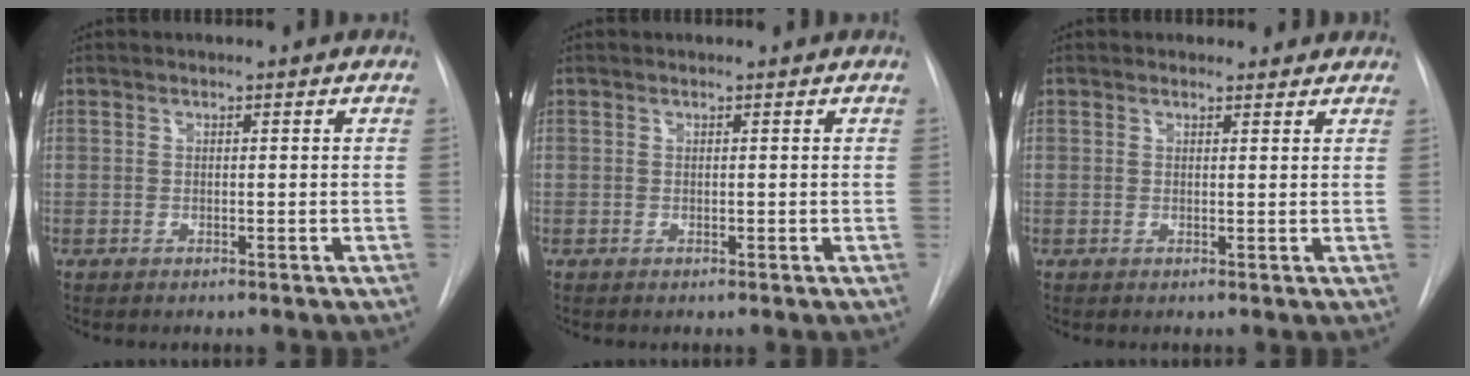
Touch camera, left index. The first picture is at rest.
{"total": 0.0}
{"total": 2.2, "force": [1.9, 1.0, 0.0], "torque": [0.003, 0.002, 0.013]}